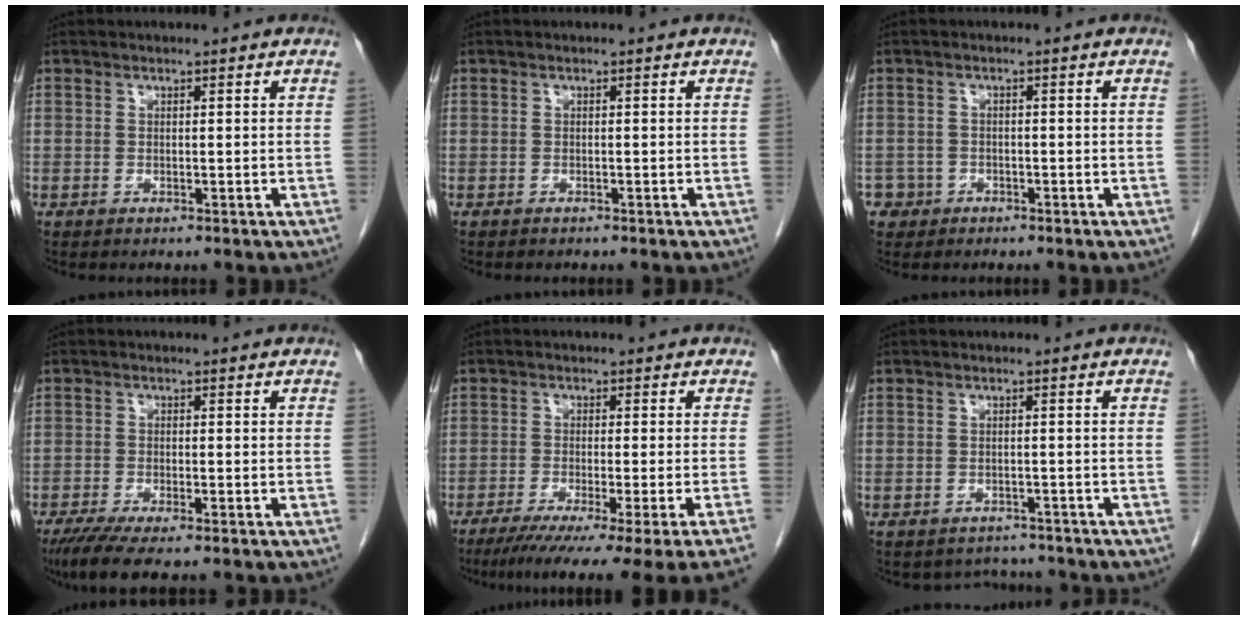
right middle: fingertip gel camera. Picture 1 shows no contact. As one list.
[{"total": 1.2, "force": [-1.0, 0.4, 0.4], "torque": [-0.017, -0.003, -0.011]}, {"total": 2.4, "force": [-1.3, 2.0, -0.3], "torque": [0.008, 0.011, -0.023]}, {"total": 6.6, "force": [-5.0, 0.8, 4.2], "torque": [-0.072, -0.018, -0.082]}, {"total": 16.4, "force": [-13.3, -2.1, 9.4], "torque": [-0.093, -0.058, -0.191]}, {"total": 3.6, "force": [-3.3, 1.5, -0.4], "torque": [0.004, 0.007, -0.044]}]